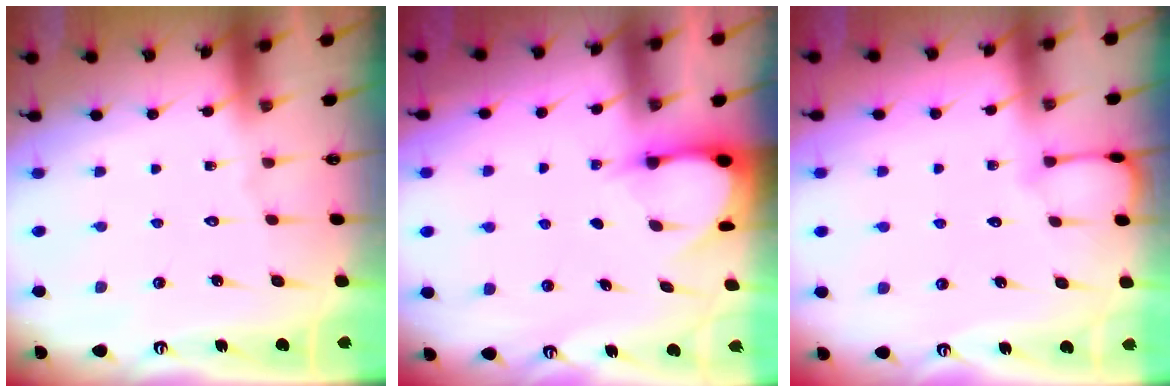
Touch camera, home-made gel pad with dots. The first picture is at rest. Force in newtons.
{"total": 3.3, "press": 3.2, "slide": 0.3}
{"total": 3.8, "press": 3.8, "slide": 0.3}